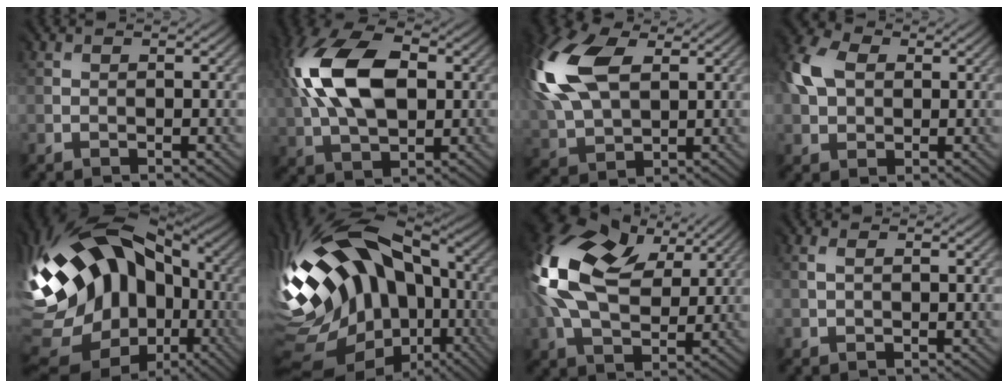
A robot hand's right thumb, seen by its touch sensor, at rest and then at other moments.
{"total": 14.2, "force": [3.1, 8.7, 10.8], "torque": [-0.242, 0.030, 0.050]}
{"total": 16.2, "force": [5.2, 10.2, 11.5], "torque": [-0.299, 0.025, 0.097]}
{"total": 7.2, "force": [2.1, 5.6, 4.0], "torque": [-0.114, 0.014, 0.033]}
{"total": 20.0, "force": [0.2, 14.6, 13.6], "torque": [-0.284, -0.010, 0.016]}
{"total": 19.0, "force": [0.5, 12.4, 14.4], "torque": [-0.293, 0.007, 0.011]}
{"total": 16.5, "force": [5.9, 10.6, 11.2], "torque": [-0.283, 0.017, 0.118]}
{"total": 1.2, "force": [0.5, 0.7, 0.8], "torque": [-0.017, 0.001, 0.014]}